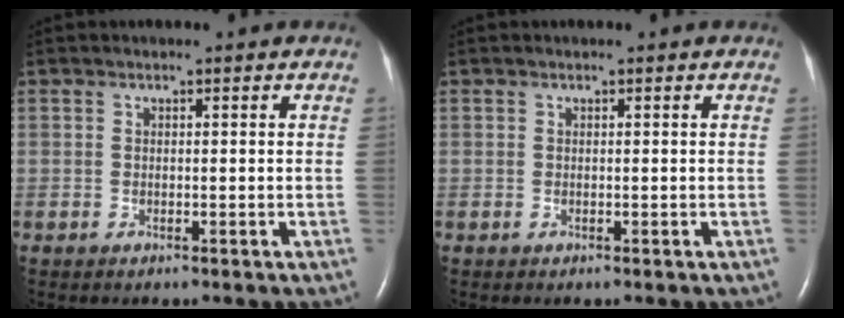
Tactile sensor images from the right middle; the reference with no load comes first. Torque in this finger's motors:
{"motor_torque": [-0.04, -0.03, 0.00, 0.01]}